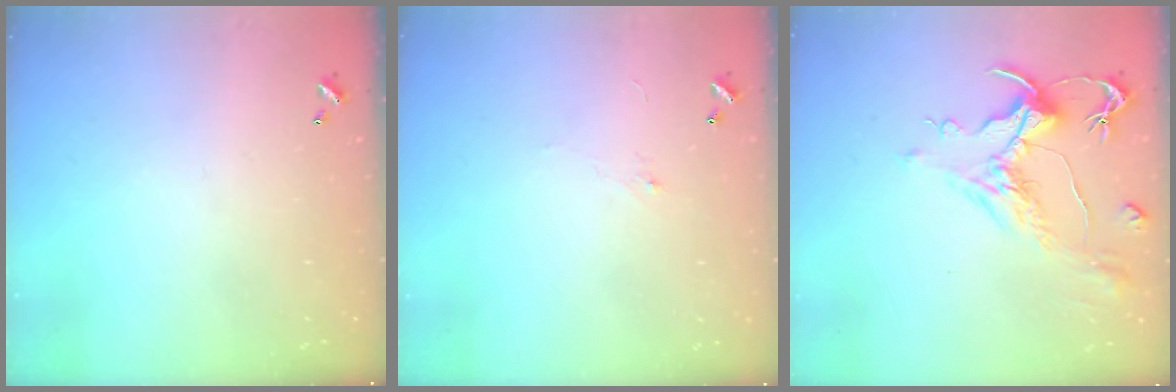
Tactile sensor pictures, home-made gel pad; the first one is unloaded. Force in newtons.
{"total": 0.7, "press": 0.4, "slide": 0.6}
{"total": 1.6, "press": 0.6, "slide": 1.4}